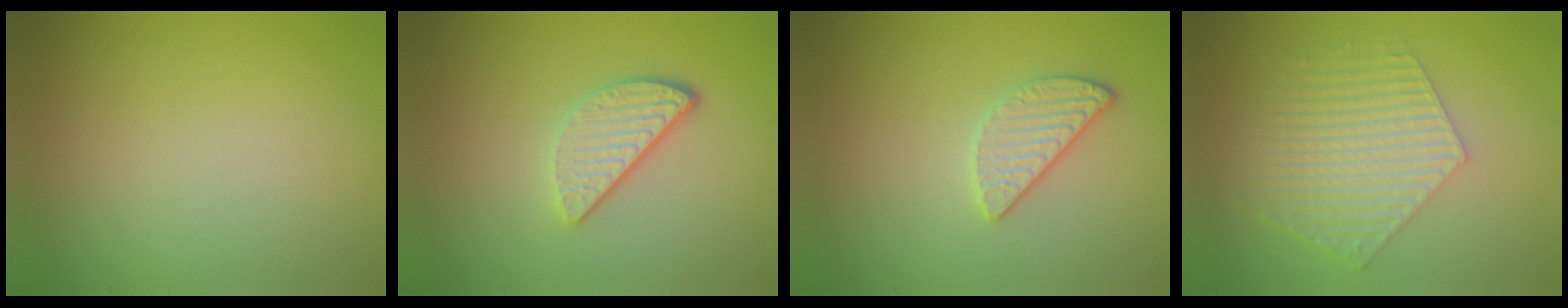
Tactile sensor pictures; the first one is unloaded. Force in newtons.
{"total": 3.3, "press": 2.6, "slide": 2.0}
{"total": 2.5, "press": 2.3, "slide": 0.8}
{"total": 5.6, "press": 4.2, "slide": 3.7}